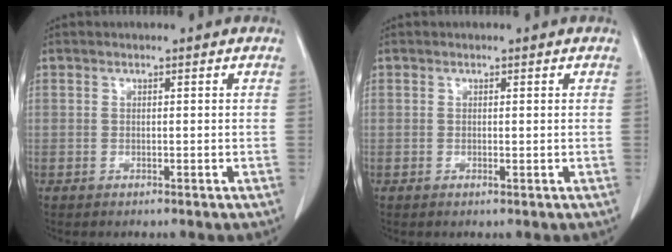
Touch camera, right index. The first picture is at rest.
{"total": 0.5, "force": [-0.1, 0.0, 0.5], "torque": [-0.011, -0.002, 0.000]}